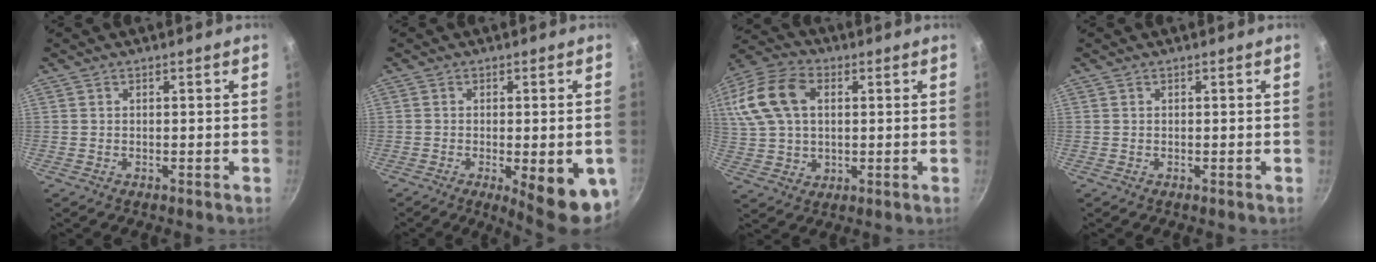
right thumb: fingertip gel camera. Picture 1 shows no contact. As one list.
[{"total": 12.3, "force": [-3.8, 3.5, 11.2], "torque": [-0.122, -0.002, -0.043]}, {"total": 18.1, "force": [4.5, 12.5, 12.3], "torque": [-0.258, 0.017, 0.078]}, {"total": 0.0}]